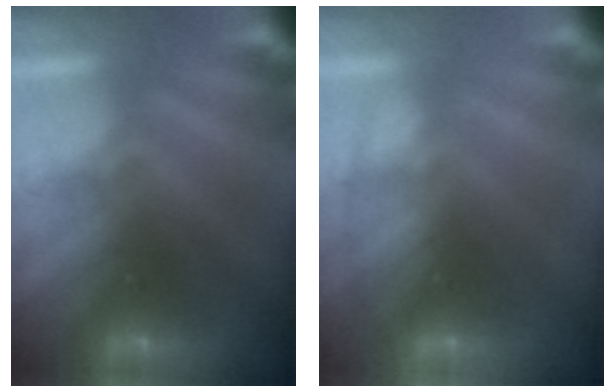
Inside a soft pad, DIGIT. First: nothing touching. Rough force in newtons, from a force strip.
{"total": 1.6}